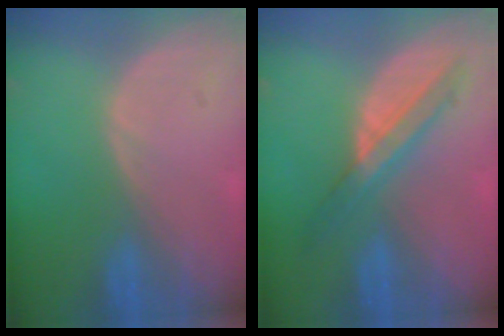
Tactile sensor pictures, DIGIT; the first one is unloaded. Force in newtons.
{"total": 5.8, "press": 5.8, "slide": 0.4}